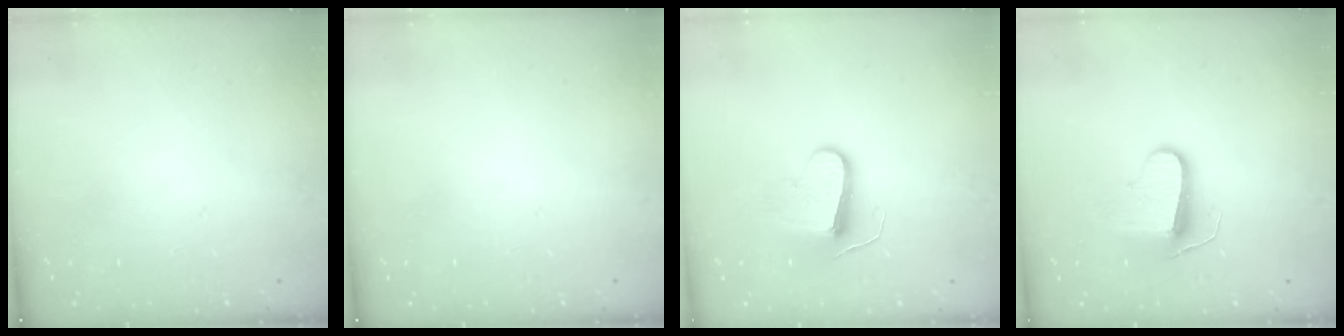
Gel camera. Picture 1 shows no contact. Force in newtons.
{"total": 0.0}
{"total": 9.1, "press": 9.1, "slide": 0.7}
{"total": 9.0, "press": 9.0, "slide": 0.6}